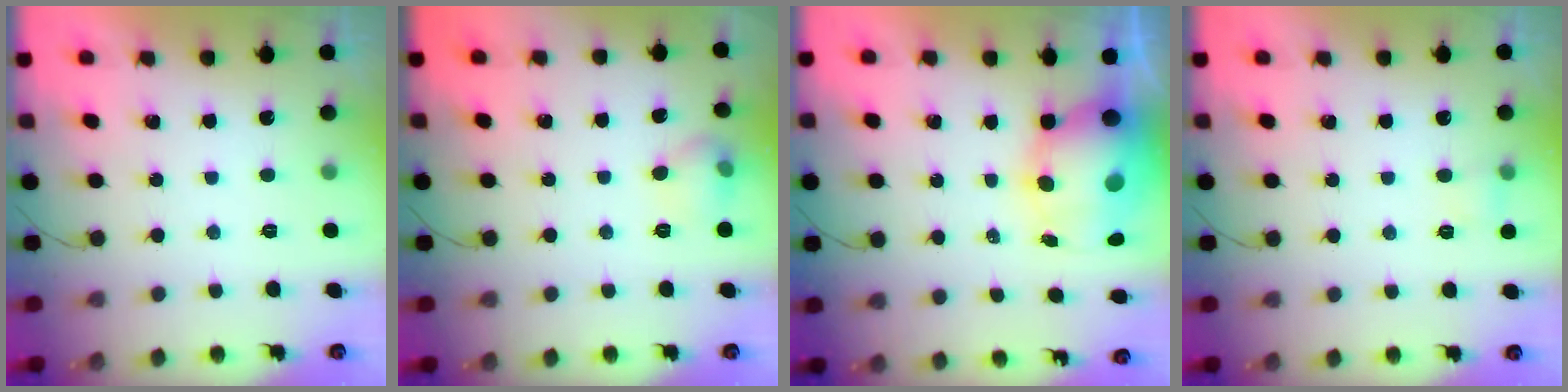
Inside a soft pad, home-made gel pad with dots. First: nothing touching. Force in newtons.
{"total": 6.5, "press": 6.3, "slide": 1.4}
{"total": 10.6, "press": 10.2, "slide": 2.9}
{"total": 3.4, "press": 3.2, "slide": 1.1}